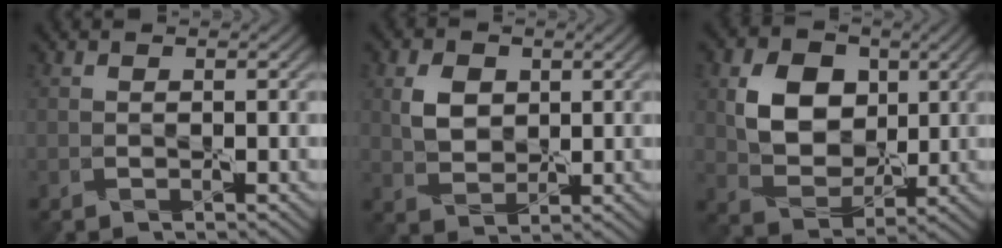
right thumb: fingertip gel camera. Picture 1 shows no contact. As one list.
[{"total": 4.5, "force": [1.3, 3.3, 2.7], "torque": [-0.064, 0.001, 0.025]}, {"total": 8.5, "force": [2.0, 6.4, 5.2], "torque": [-0.115, -0.002, 0.033]}]